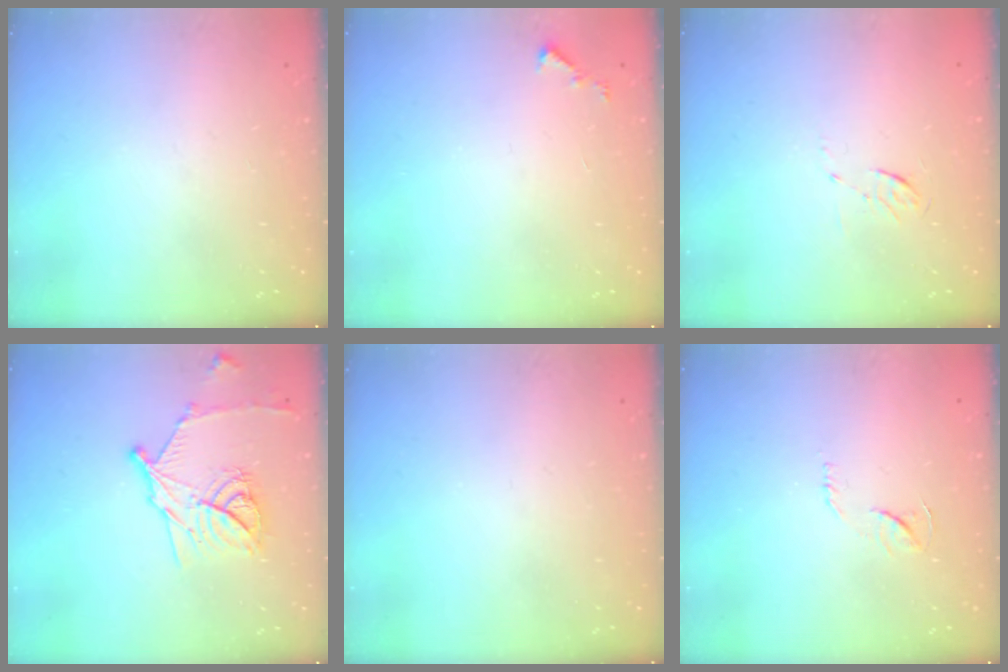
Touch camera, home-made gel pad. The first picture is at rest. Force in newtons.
{"total": 3.3, "press": 3.3, "slide": 0.3}
{"total": 4.0, "press": 3.7, "slide": 1.3}
{"total": 14.9, "press": 14.9, "slide": 0.8}
{"total": 0.0}
{"total": 6.1, "press": 6.1, "slide": 0.3}